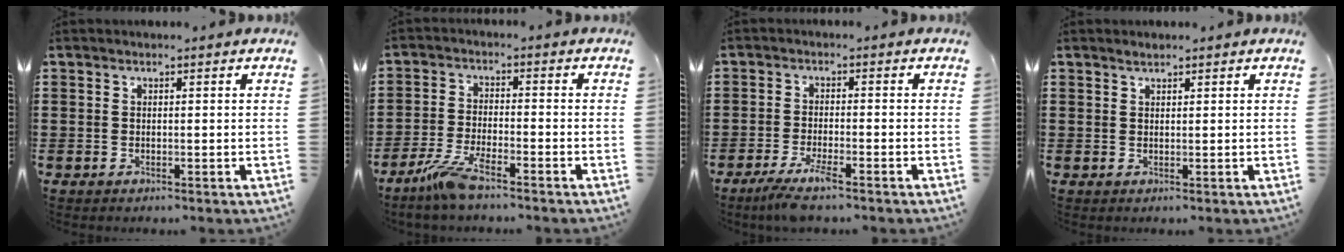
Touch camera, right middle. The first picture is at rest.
{"total": 6.0, "force": [-4.4, 0.8, 3.9], "torque": [-0.097, -0.014, -0.086]}
{"total": 4.2, "force": [-2.9, 0.1, 3.0], "torque": [-0.070, -0.016, -0.056]}
{"total": 0.9, "force": [0.9, 0.4, 0.1], "torque": [-0.004, 0.002, 0.016]}